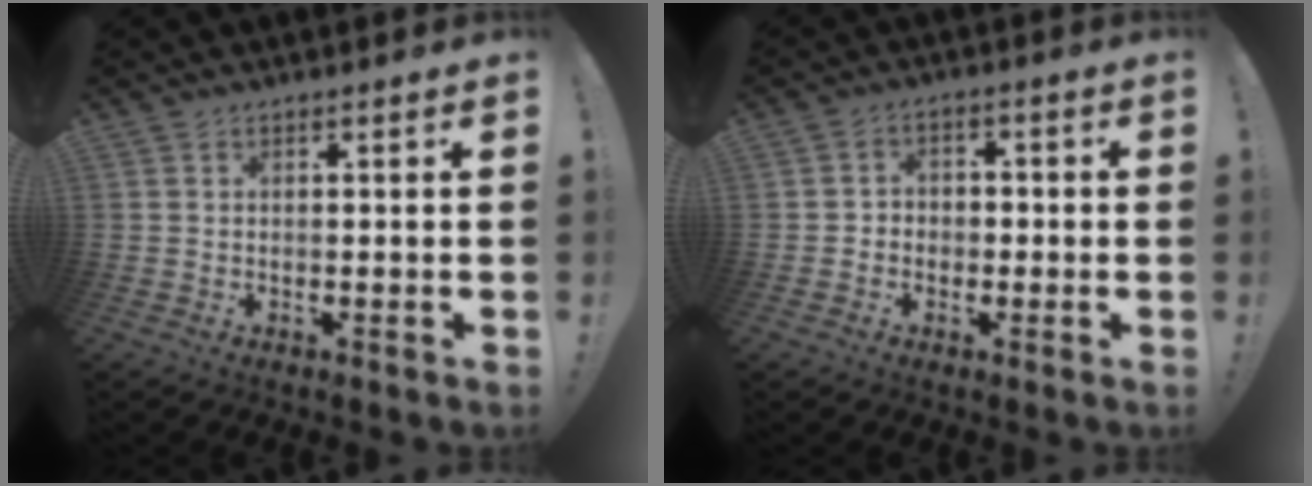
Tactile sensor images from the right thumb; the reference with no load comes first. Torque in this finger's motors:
{"motor_torque": [-0.25, 0.07, -0.14, 0.24, -0.08]}